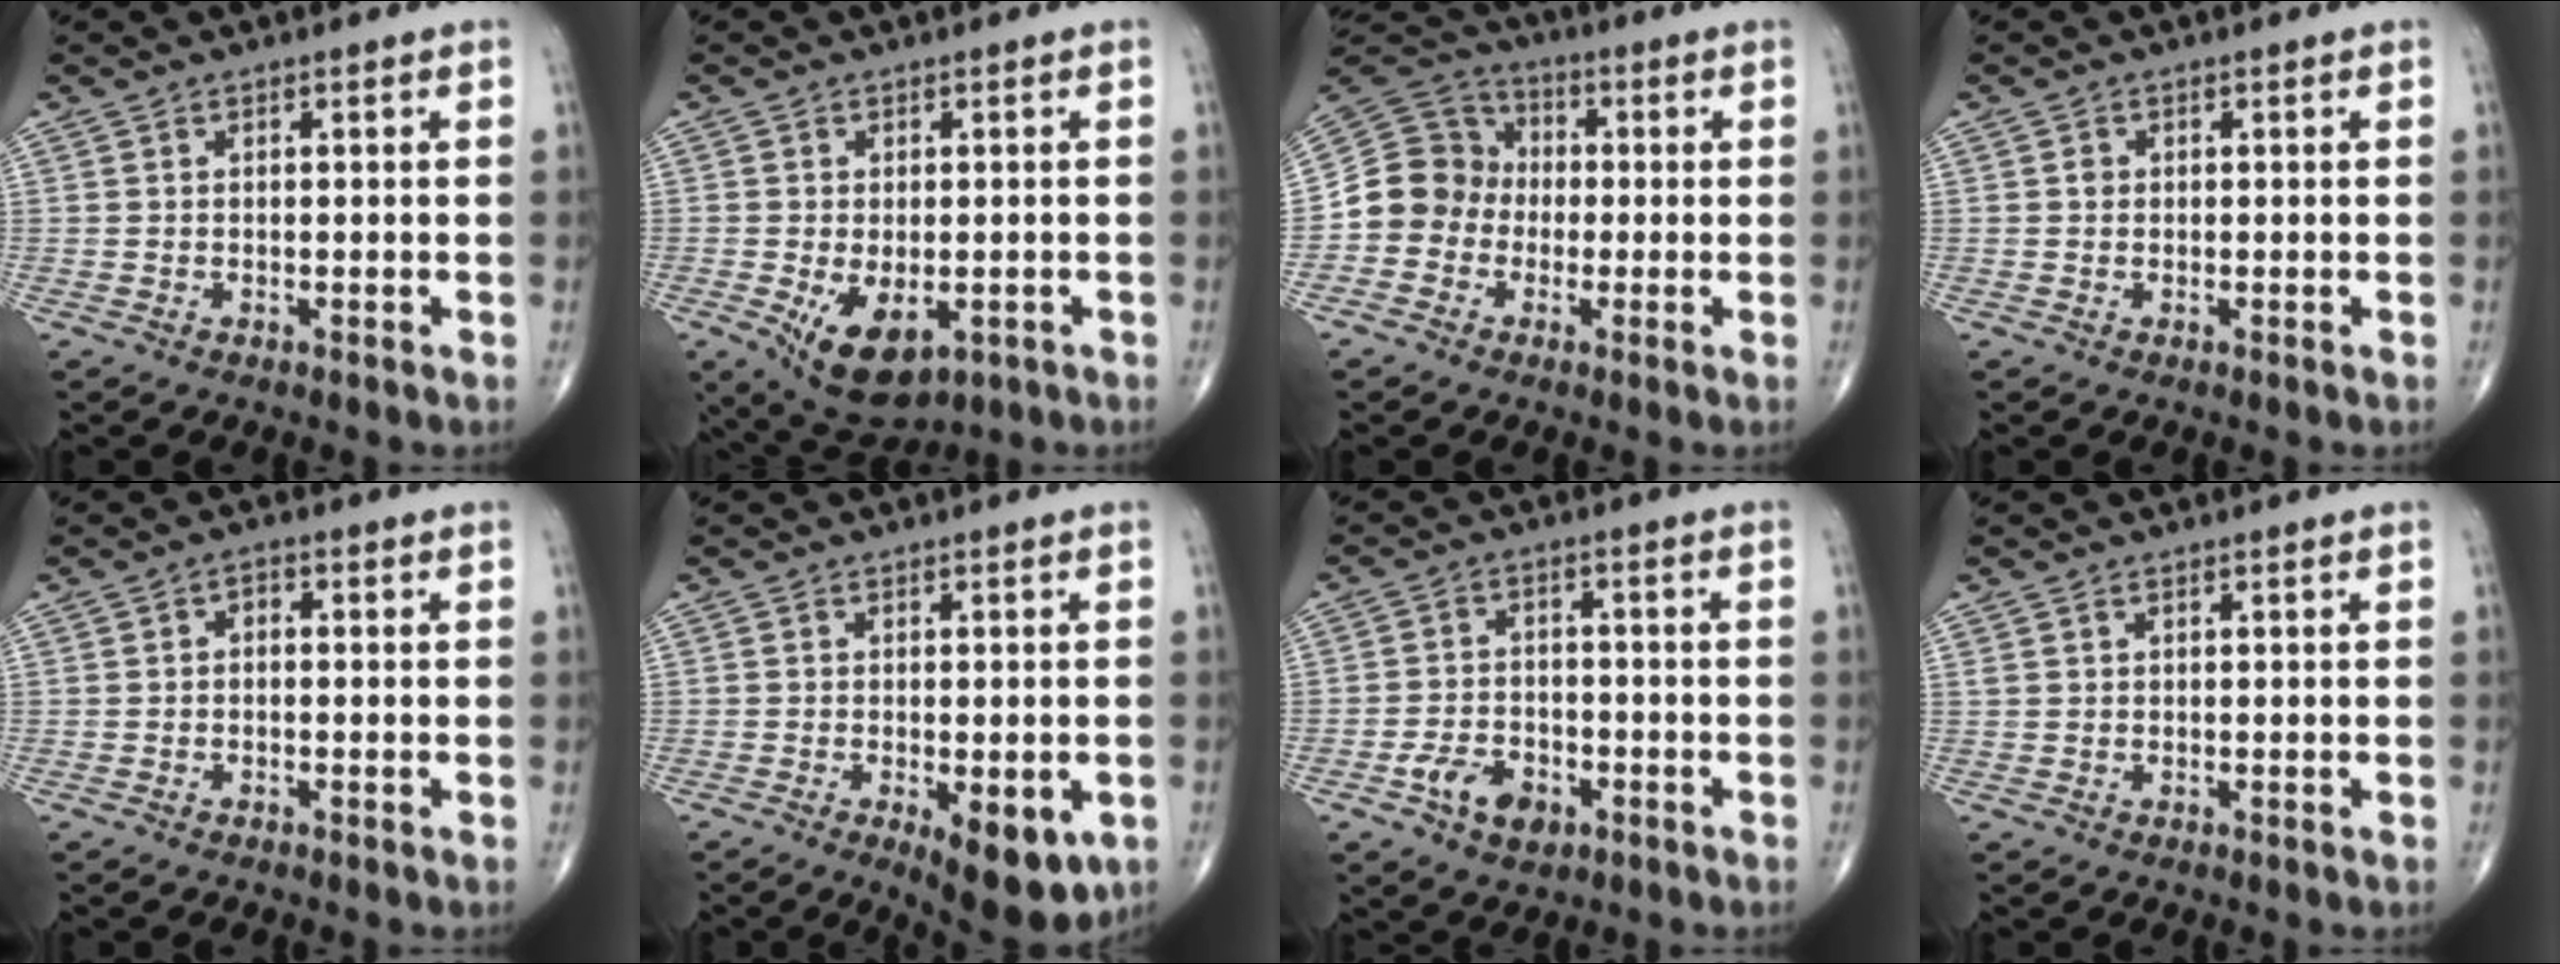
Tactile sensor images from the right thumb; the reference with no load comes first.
{"total": 9.2, "force": [-2.8, 5.2, 7.1], "torque": [-0.106, -0.011, -0.031]}
{"total": 10.3, "force": [-2.0, 9.5, 3.4], "torque": [-0.039, 0.044, -0.049]}
{"total": 0.9, "force": [0.1, 0.8, 0.3], "torque": [-0.001, 0.002, 0.000]}
{"total": 1.7, "force": [0.0, 1.1, 1.2], "torque": [-0.012, 0.009, -0.006]}
{"total": 10.0, "force": [-3.8, 4.3, 8.3], "torque": [-0.096, -0.011, -0.046]}
{"total": 7.0, "force": [-3.3, 4.6, 4.2], "torque": [-0.059, 0.017, -0.057]}
{"total": 0.8, "force": [0.5, 0.4, 0.4], "torque": [-0.009, 0.007, 0.011]}